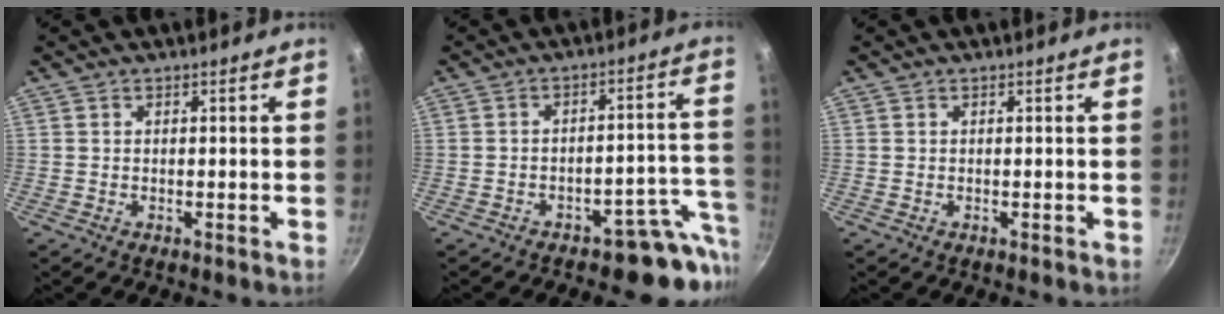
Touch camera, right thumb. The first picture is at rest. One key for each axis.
{"total": 8.8, "fx": -6.1, "fy": 4.2, "fz": 4.8, "tx": 0.000, "ty": 0.069, "tz": -0.082}
{"total": 0.0}